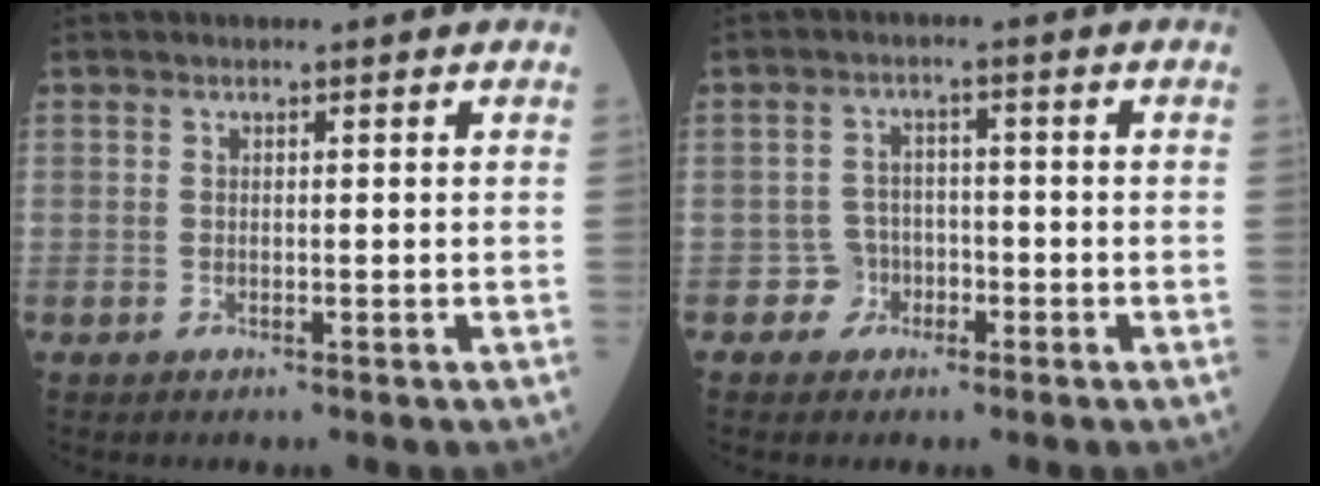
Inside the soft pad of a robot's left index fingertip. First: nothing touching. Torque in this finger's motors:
{"motor_torque": [-0.07, -0.07, 0.00, -0.03]}